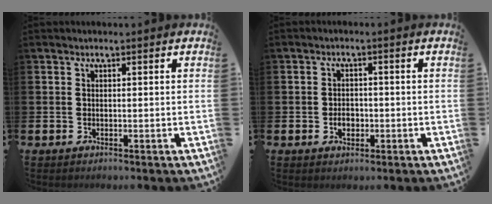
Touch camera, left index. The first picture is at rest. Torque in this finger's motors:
{"motor_torque": [0.47, 0.17, 0.08, 0.08]}